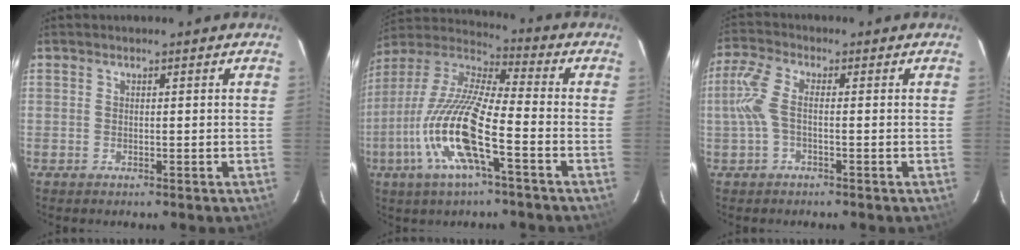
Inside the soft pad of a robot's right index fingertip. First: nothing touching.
{"total": 17.0, "force": [-6.4, 3.1, 15.5], "torque": [-0.316, -0.016, -0.134]}
{"total": 5.5, "force": [-0.7, 1.7, 5.1], "torque": [-0.123, 0.010, -0.014]}